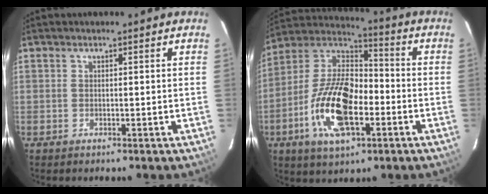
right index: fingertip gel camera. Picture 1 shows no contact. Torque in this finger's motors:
{"motor_torque": [1.70, -0.44, 1.05, 0.21]}